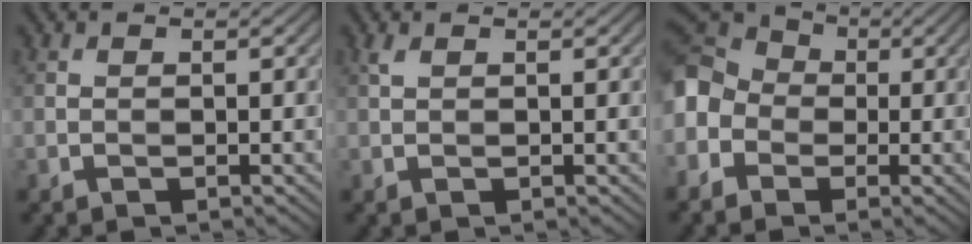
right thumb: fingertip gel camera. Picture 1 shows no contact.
{"total": 0.8, "force": [0.5, 0.3, 0.6], "torque": [-0.019, 0.003, 0.011]}
{"total": 9.1, "force": [-1.8, 7.7, 4.5], "torque": [-0.140, -0.005, -0.060]}